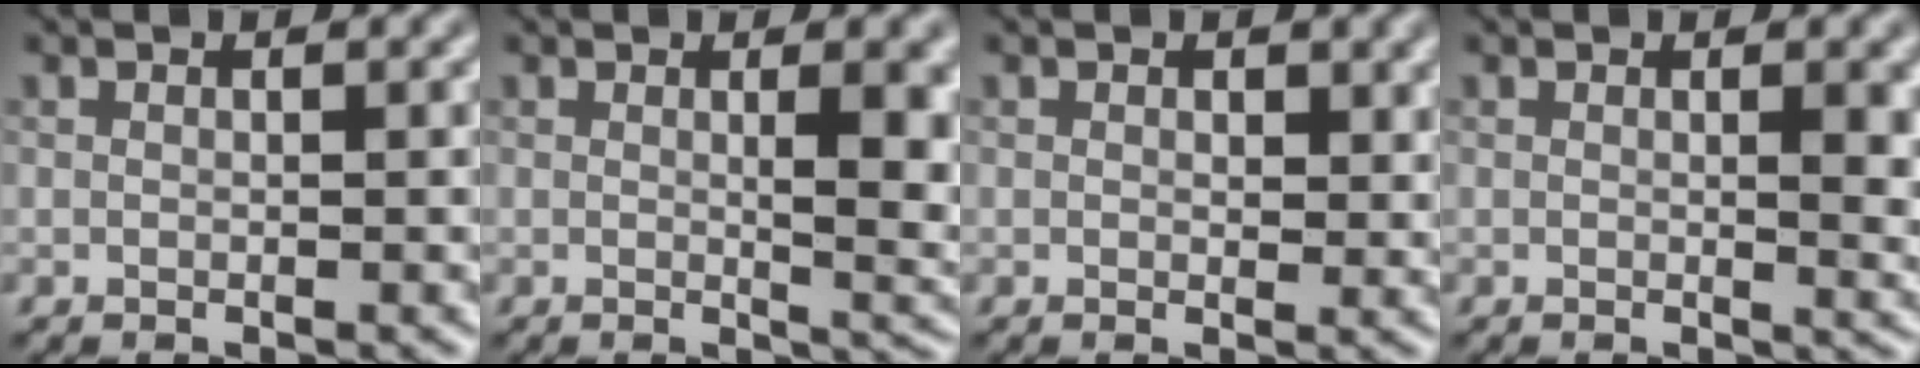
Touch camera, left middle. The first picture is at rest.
{"total": 5.4, "force": [0.8, 1.4, 5.1], "torque": [-0.060, -0.003, 0.016]}
{"total": 1.3, "force": [0.7, 0.8, 0.7], "torque": [-0.007, -0.007, 0.013]}
{"total": 3.1, "force": [0.5, 0.9, 3.0], "torque": [-0.034, -0.004, 0.010]}